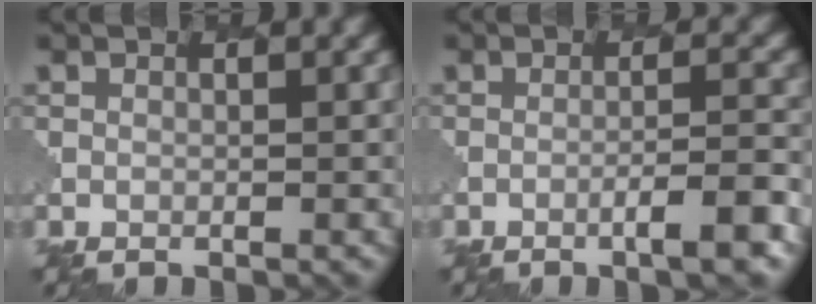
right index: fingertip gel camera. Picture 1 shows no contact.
{"total": 3.8, "force": [-1.8, 0.5, 3.2], "torque": [-0.041, 0.007, -0.034]}